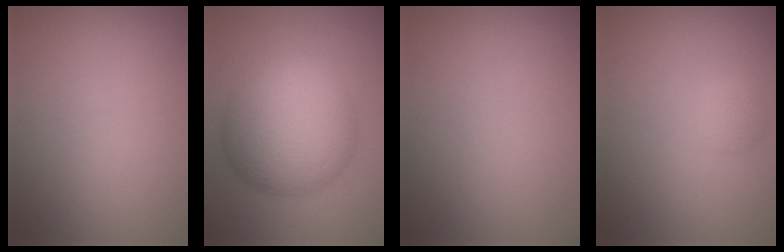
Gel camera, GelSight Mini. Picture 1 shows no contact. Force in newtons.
{"total": 10.6, "press": 10.6, "slide": 0.3}
{"total": 0.0}
{"total": 1.1, "press": 1.1, "slide": 0.1}